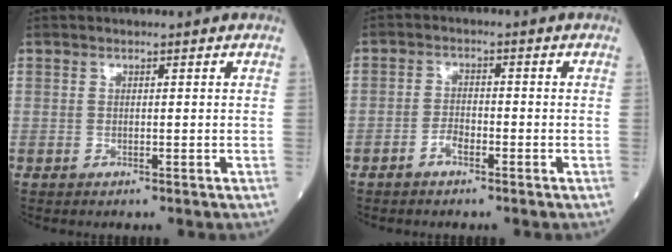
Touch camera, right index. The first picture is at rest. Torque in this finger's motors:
{"motor_torque": [0.01, -0.11, 0.04, 0.00]}